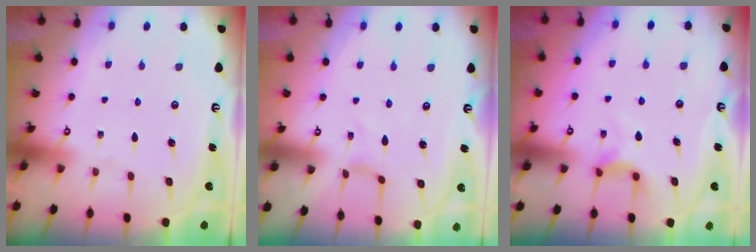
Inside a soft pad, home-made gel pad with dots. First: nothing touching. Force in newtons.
{"total": 0.0}
{"total": 4.8, "press": 4.8, "slide": 0.5}